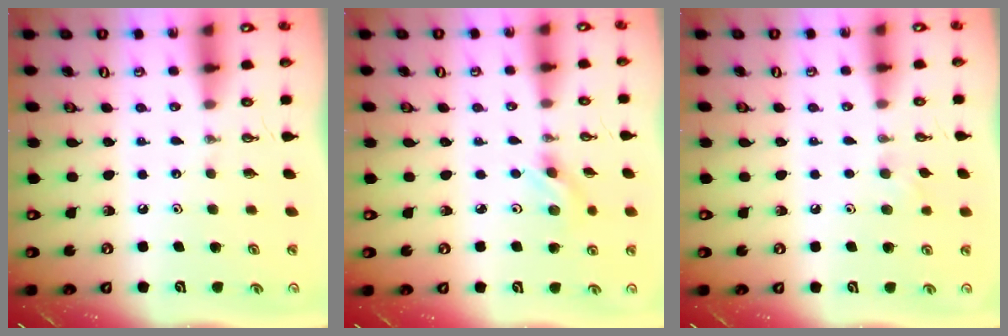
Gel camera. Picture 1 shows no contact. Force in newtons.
{"total": 2.6, "press": 2.3, "slide": 1.1}
{"total": 5.8, "press": 5.7, "slide": 1.2}